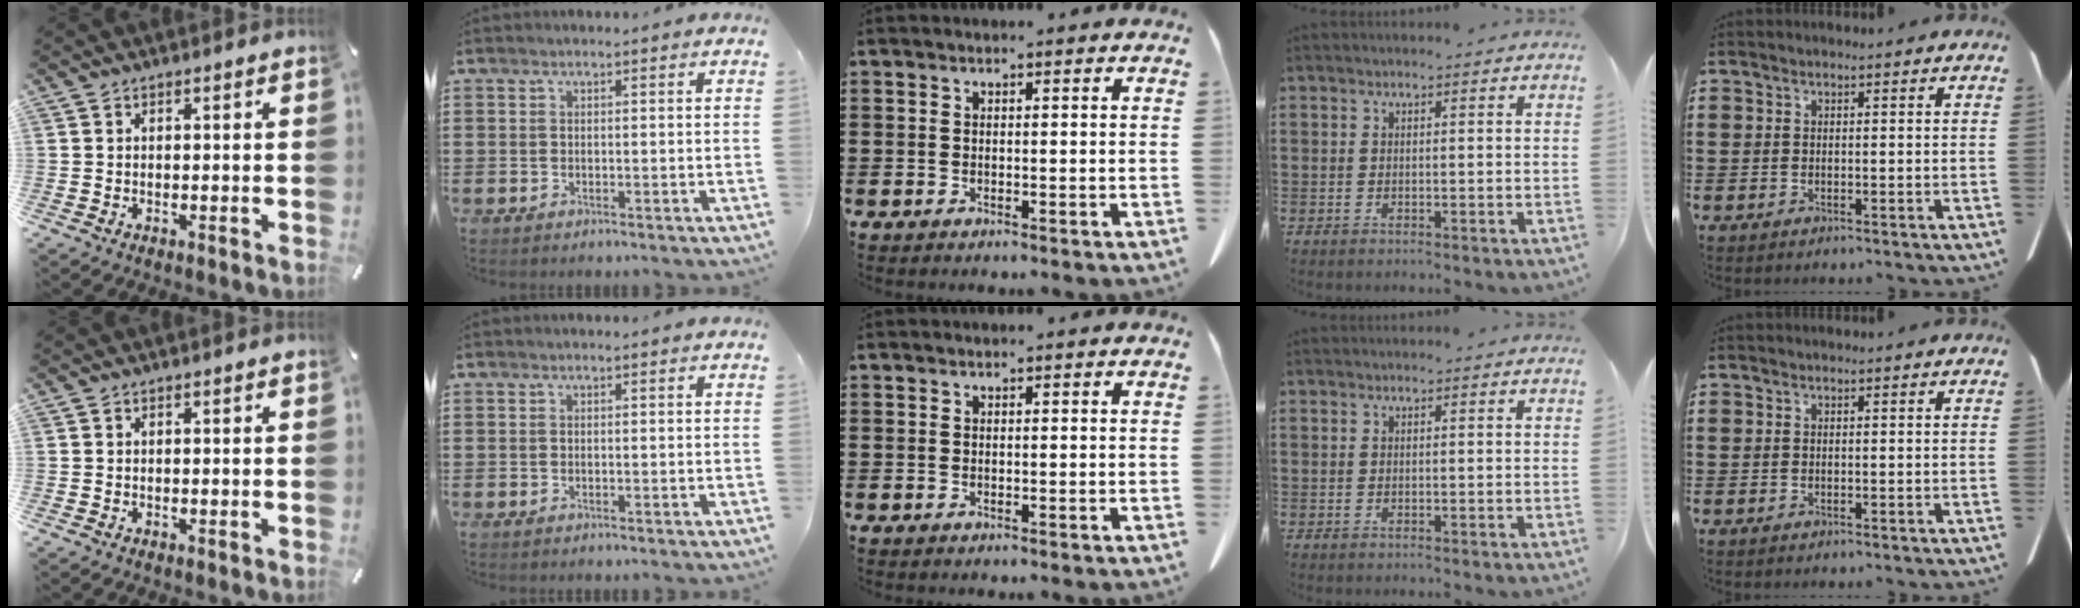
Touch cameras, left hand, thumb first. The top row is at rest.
{}